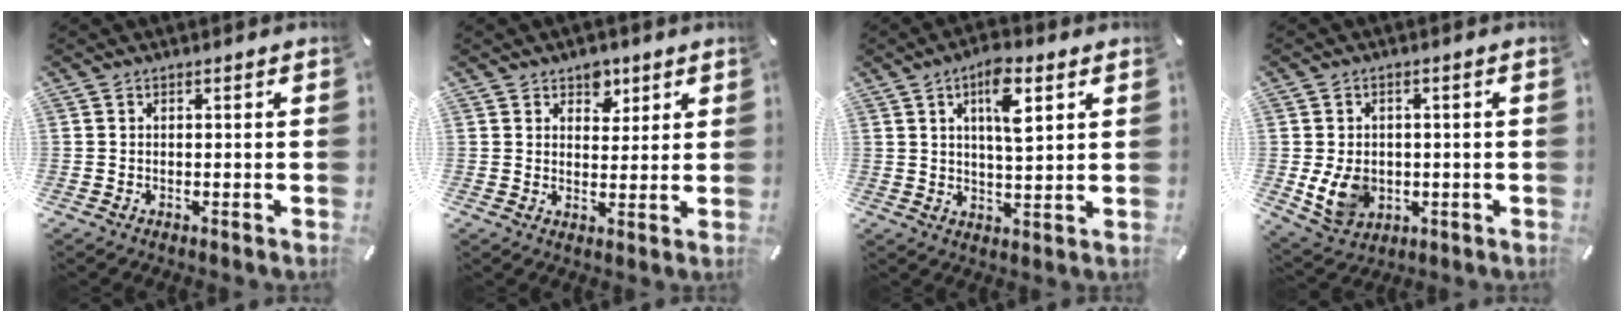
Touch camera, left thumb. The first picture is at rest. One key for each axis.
{"total": 5.0, "fx": 3.2, "fy": 3.6, "fz": 1.4, "tx": -0.001, "ty": -0.015, "tz": 0.051}
{"total": 8.6, "fx": 4.0, "fy": 3.0, "fz": 7.0, "tx": -0.114, "ty": -0.007, "tz": 0.063}
{"total": 8.3, "fx": -0.8, "fy": 6.8, "fz": 4.6, "tx": -0.093, "ty": 0.000, "tz": -0.015}